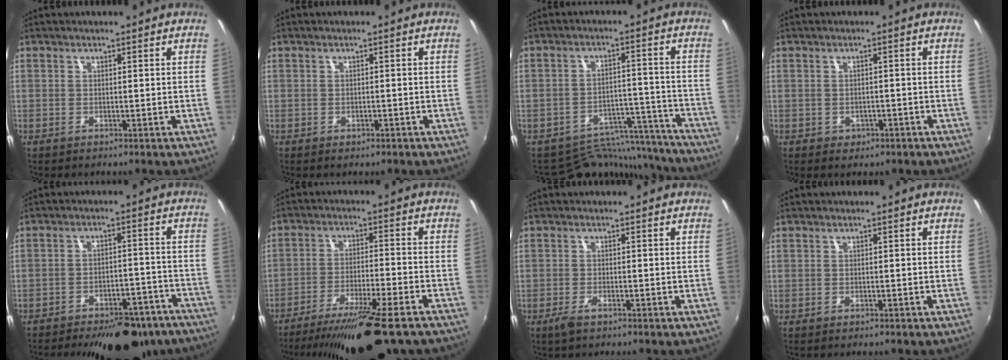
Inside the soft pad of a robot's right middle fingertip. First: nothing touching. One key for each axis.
{"total": 1.0, "fx": -0.5, "fy": 0.6, "fz": 0.6, "tx": -0.011, "ty": -0.004, "tz": -0.004}
{"total": 13.6, "fx": -13.0, "fy": 3.6, "fz": 1.2, "tx": -0.019, "ty": 0.037, "tz": -0.177}
{"total": 2.4, "fx": -0.8, "fy": 2.0, "fz": 1.1, "tx": -0.025, "ty": -0.003, "tz": -0.003}
{"total": 19.0, "fx": -15.7, "fy": 6.9, "fz": 8.1, "tx": -0.133, "ty": 0.017, "tz": -0.178}
{"total": 17.1, "fx": -13.6, "fy": 1.9, "fz": 10.3, "tx": -0.192, "ty": -0.034, "tz": -0.213}
{"total": 2.4, "fx": -1.6, "fy": 0.7, "fz": 1.6, "tx": -0.040, "ty": -0.005, "tz": -0.032}
{"total": 0.0}